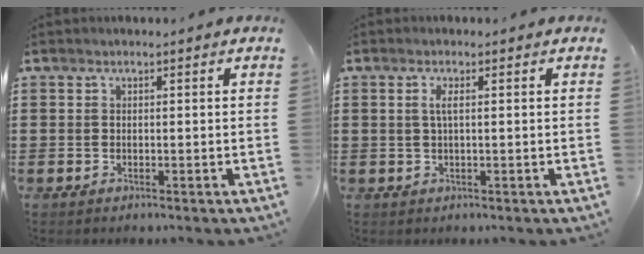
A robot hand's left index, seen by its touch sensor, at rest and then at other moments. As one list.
[{"total": 1.8, "force": [0.5, 0.2, 1.7], "torque": [-0.044, -0.003, 0.006]}]